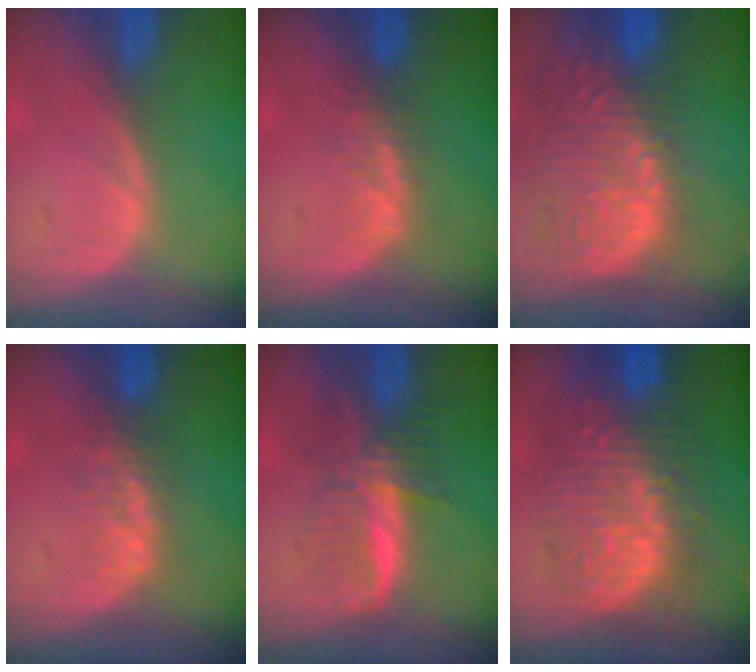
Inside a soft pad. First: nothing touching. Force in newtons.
{"total": 2.3, "press": 2.3, "slide": 0.5}
{"total": 15.4, "press": 12.7, "slide": 8.7}
{"total": 3.2, "press": 3.2, "slide": 0.5}
{"total": 6.2, "press": 6.1, "slide": 0.6}
{"total": 13.2, "press": 13.2, "slide": 1.4}